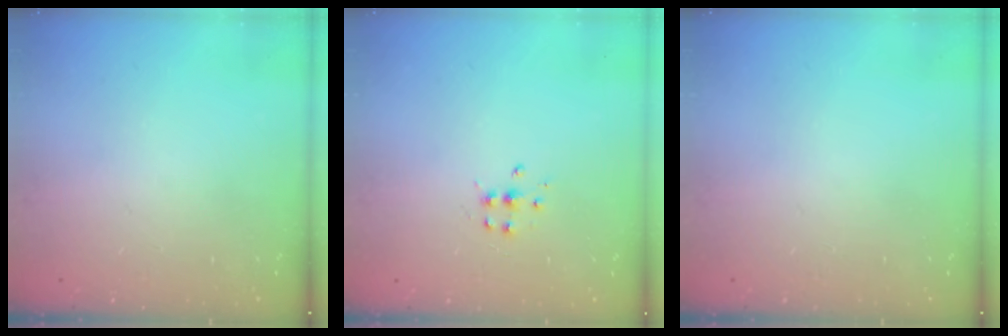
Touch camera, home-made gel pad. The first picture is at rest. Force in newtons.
{"total": 4.5, "press": 4.5, "slide": 0.4}
{"total": 0.0}